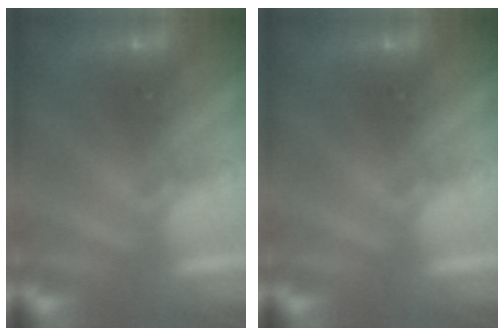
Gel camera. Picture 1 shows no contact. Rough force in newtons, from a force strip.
{"total": 0.0}